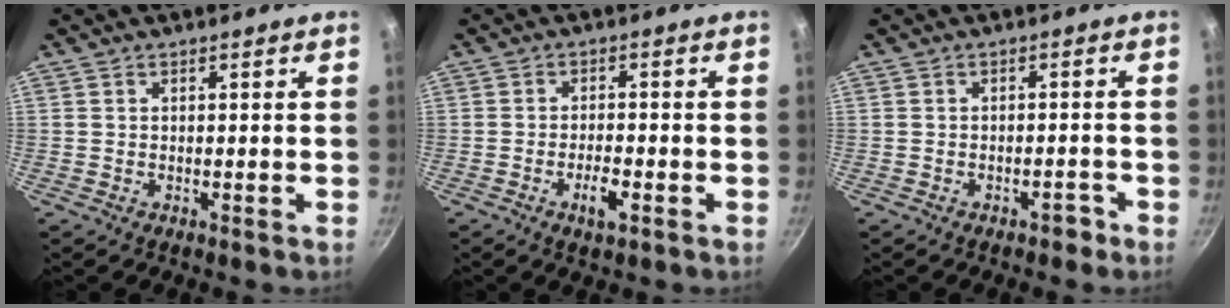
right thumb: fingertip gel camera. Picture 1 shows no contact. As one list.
[{"total": 4.0, "force": [-1.8, 1.4, 3.2], "torque": [-0.052, 0.012, -0.032]}, {"total": 2.1, "force": [-1.5, 1.1, 1.0], "torque": [-0.002, 0.023, -0.012]}]